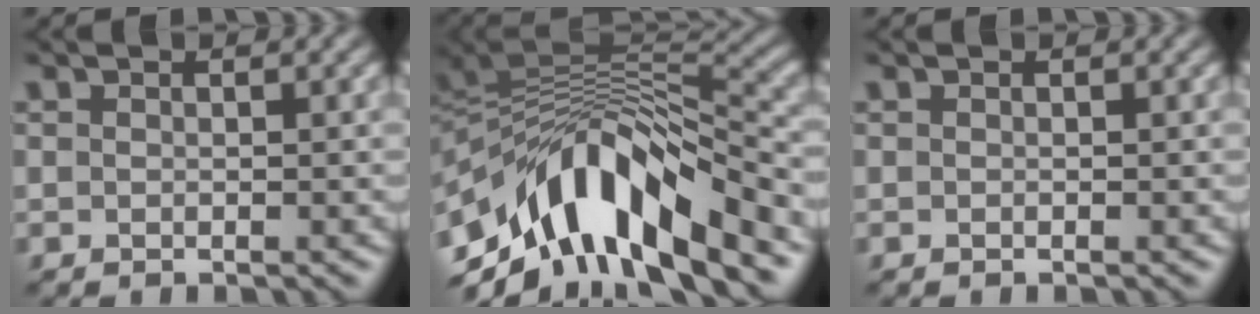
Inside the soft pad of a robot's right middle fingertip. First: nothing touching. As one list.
[{"total": 12.2, "force": [-5.7, 5.9, 9.0], "torque": [-0.152, 0.012, -0.101]}, {"total": 0.0}]